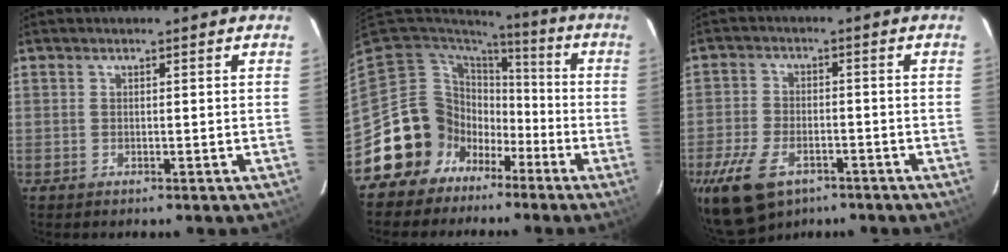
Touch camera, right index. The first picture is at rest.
{"total": 13.6, "force": [-5.8, 12.0, 2.6], "torque": [-0.063, 0.048, -0.098]}
{"total": 12.7, "force": [-7.7, 7.1, 7.2], "torque": [-0.173, -0.021, -0.137]}